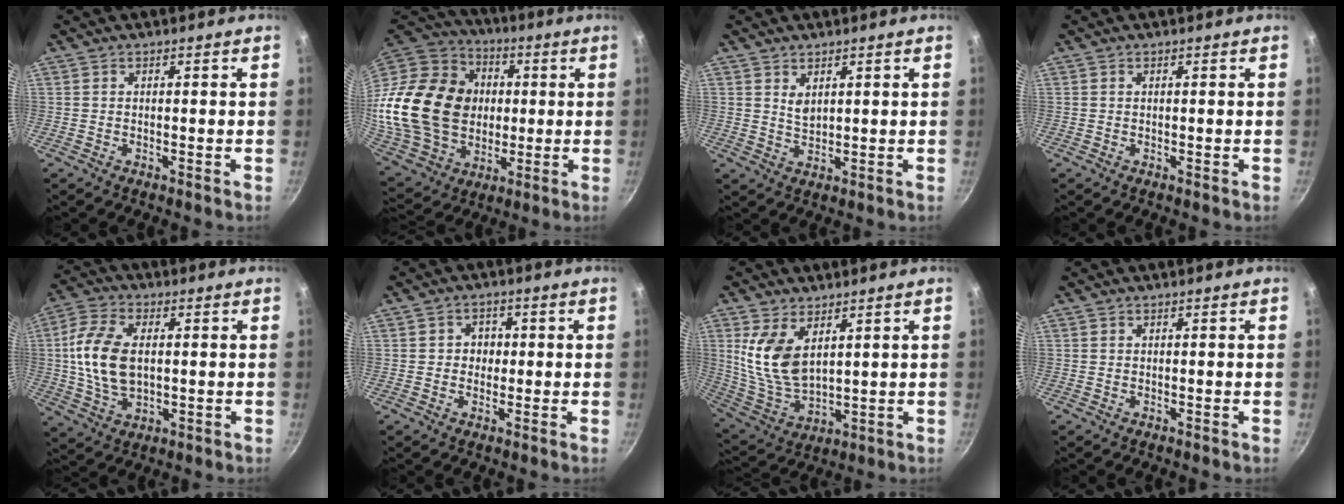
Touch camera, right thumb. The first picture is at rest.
{"total": 30.5, "force": [1.7, 23.7, 19.1], "torque": [-0.356, 0.020, 0.046]}
{"total": 2.7, "force": [1.5, 1.5, 1.7], "torque": [-0.028, -0.013, 0.030]}
{"total": 0.0}
{"total": 12.5, "force": [1.0, 7.4, 10.0], "torque": [-0.191, 0.007, 0.017]}
{"total": 3.4, "force": [0.1, 3.1, 1.3], "torque": [0.003, 0.004, -0.004]}
{"total": 11.6, "force": [4.2, 6.4, 8.8], "torque": [-0.168, -0.035, 0.096]}
{"total": 0.0}